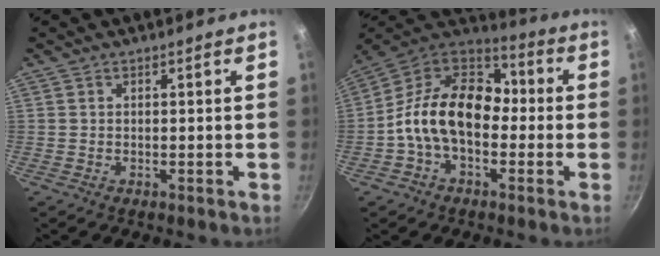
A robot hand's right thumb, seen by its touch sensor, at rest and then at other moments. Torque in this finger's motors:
{"motor_torque": [-0.05, 1.68, 1.56, -0.83, 0.20]}